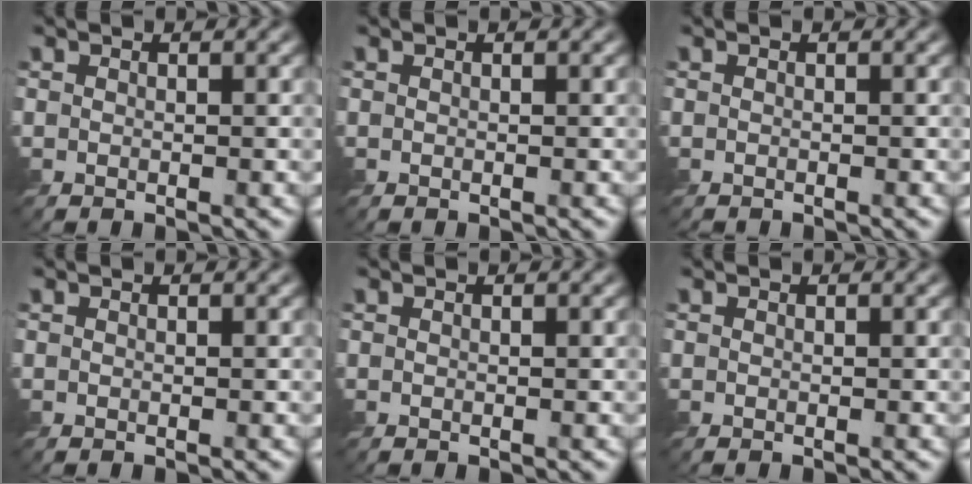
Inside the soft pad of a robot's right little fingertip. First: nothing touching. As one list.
[{"total": 0.0}, {"total": 0.7, "force": [-0.7, 0.0, 0.0], "torque": [0.004, -0.006, -0.012]}, {"total": 0.0}, {"total": 0.0}, {"total": 0.0}]